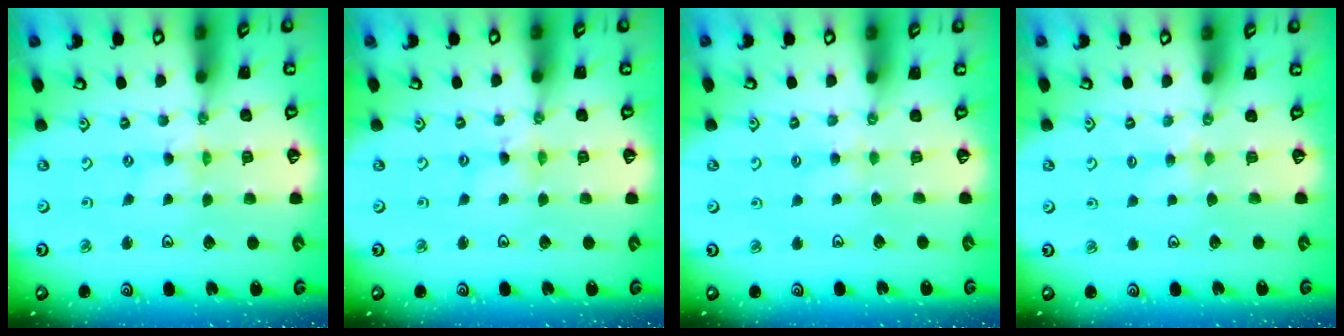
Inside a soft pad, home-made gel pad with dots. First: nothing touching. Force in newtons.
{"total": 2.4, "press": 2.4, "slide": 0.3}
{"total": 3.0, "press": 2.9, "slide": 0.4}
{"total": 2.4, "press": 2.3, "slide": 0.4}